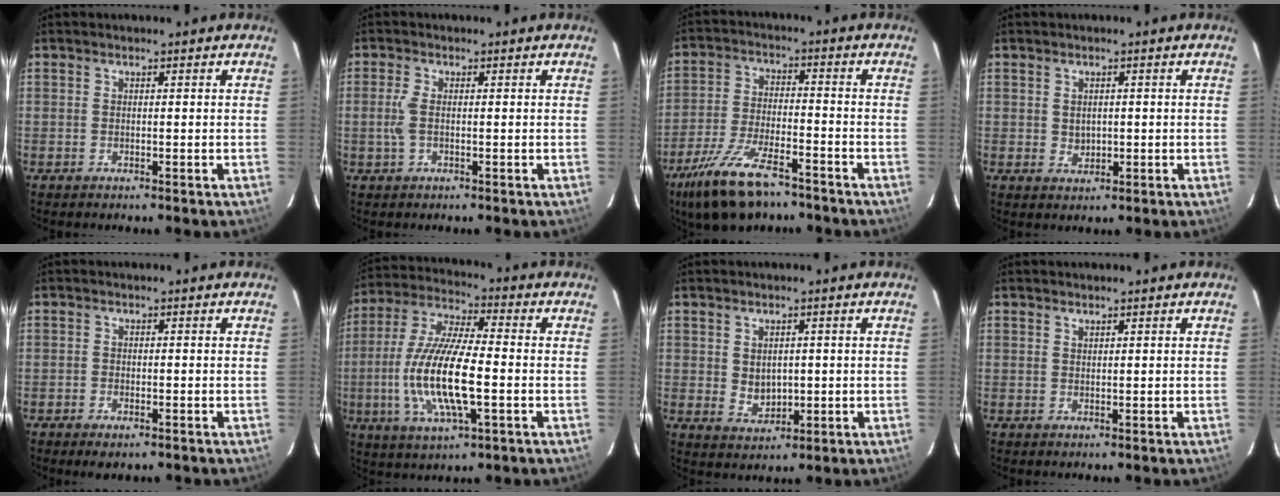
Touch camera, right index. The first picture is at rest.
{"total": 2.9, "force": [-0.2, 1.1, 2.7], "torque": [-0.061, 0.001, -0.004]}
{"total": 14.3, "force": [-10.2, 5.0, 8.6], "torque": [-0.192, -0.027, -0.185]}
{"total": 2.0, "force": [0.2, 1.8, 0.9], "torque": [-0.014, 0.003, 0.007]}
{"total": 2.6, "force": [-1.8, 1.2, 1.5], "torque": [-0.037, -0.007, -0.031]}
{"total": 16.0, "force": [-3.1, 4.2, 15.1], "torque": [-0.310, -0.006, -0.060]}
{"total": 4.2, "force": [0.3, 3.4, 2.4], "torque": [-0.041, -0.001, 0.015]}
{"total": 0.6, "force": [0.5, 0.2, 0.1], "torque": [-0.001, 0.001, 0.011]}